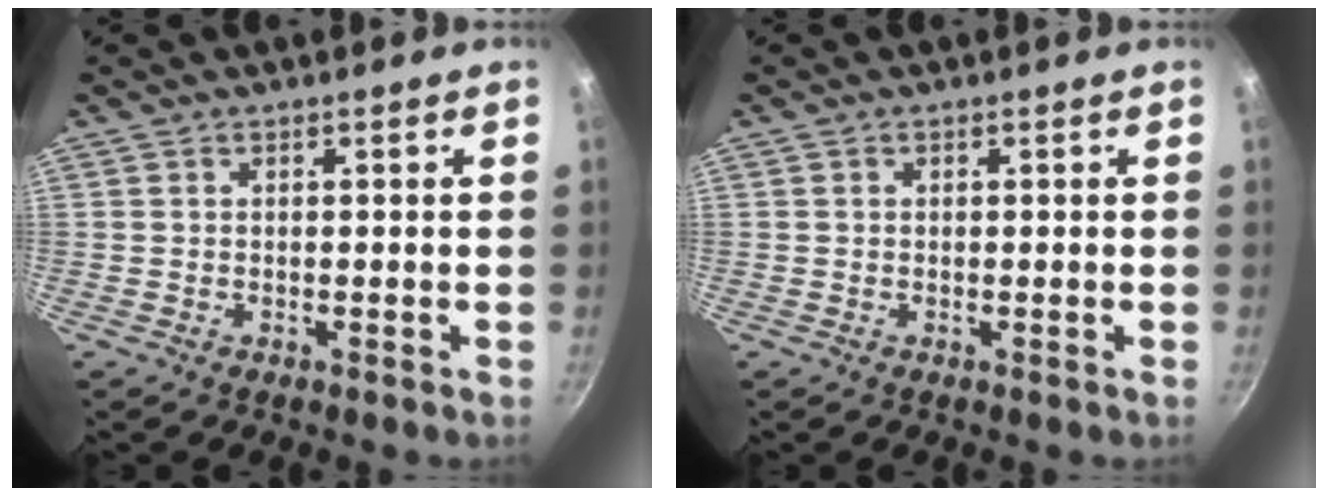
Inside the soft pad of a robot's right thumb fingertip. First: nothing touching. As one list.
[{"total": 0.0}]